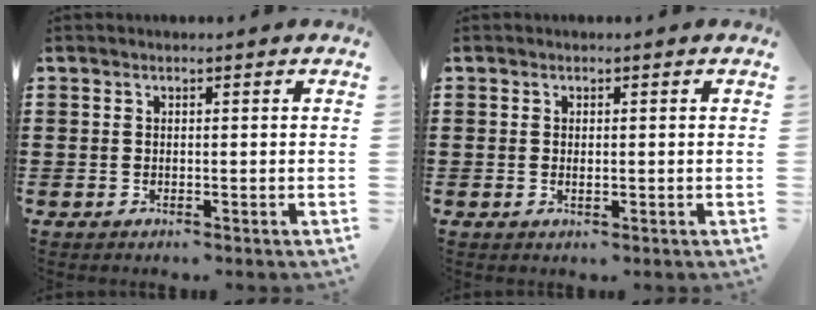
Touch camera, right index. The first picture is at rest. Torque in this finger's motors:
{"motor_torque": [0.53, 1.58, -0.05, -0.01]}